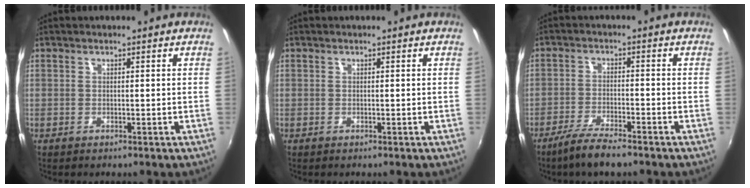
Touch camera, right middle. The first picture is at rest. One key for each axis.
{"total": 0.0}
{"total": 6.6, "fx": -5.2, "fy": 1.0, "fz": 3.8, "tx": -0.096, "ty": -0.008, "tz": -0.097}